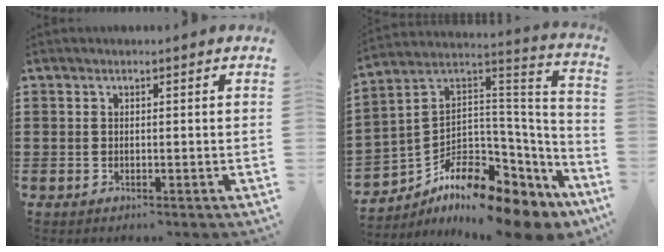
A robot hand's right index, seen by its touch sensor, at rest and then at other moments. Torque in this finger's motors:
{"motor_torque": [0.19, 0.06, 0.02, -0.21]}